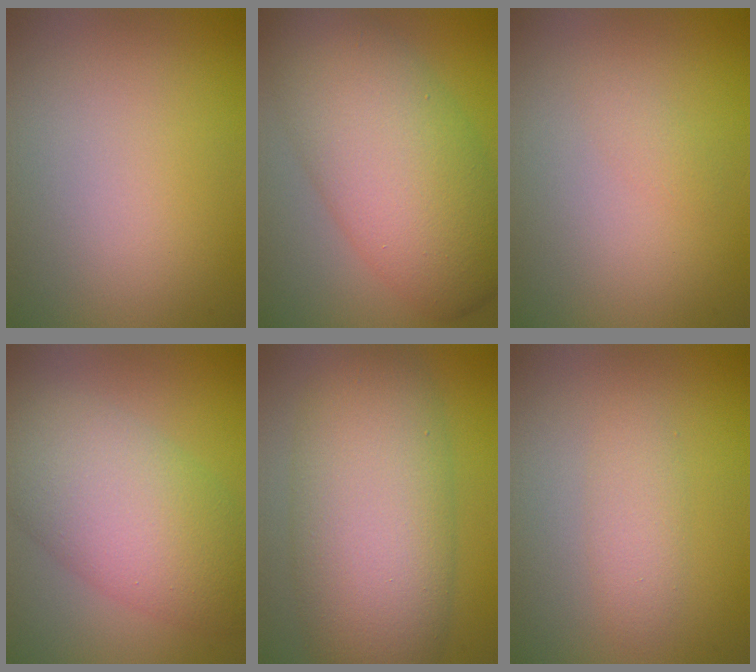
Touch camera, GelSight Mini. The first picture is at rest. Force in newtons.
{"total": 10.1, "press": 10.1, "slide": 0.5}
{"total": 0.8, "press": 0.8, "slide": 0.0}
{"total": 8.9, "press": 8.9, "slide": 0.3}
{"total": 11.2, "press": 11.2, "slide": 0.4}
{"total": 1.9, "press": 1.9, "slide": 0.1}